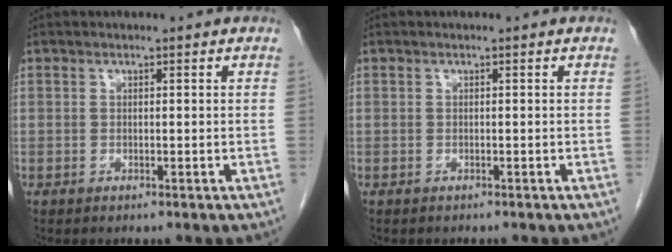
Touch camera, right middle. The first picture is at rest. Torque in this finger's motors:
{"motor_torque": [0.01, 0.00, 0.00, 0.00]}